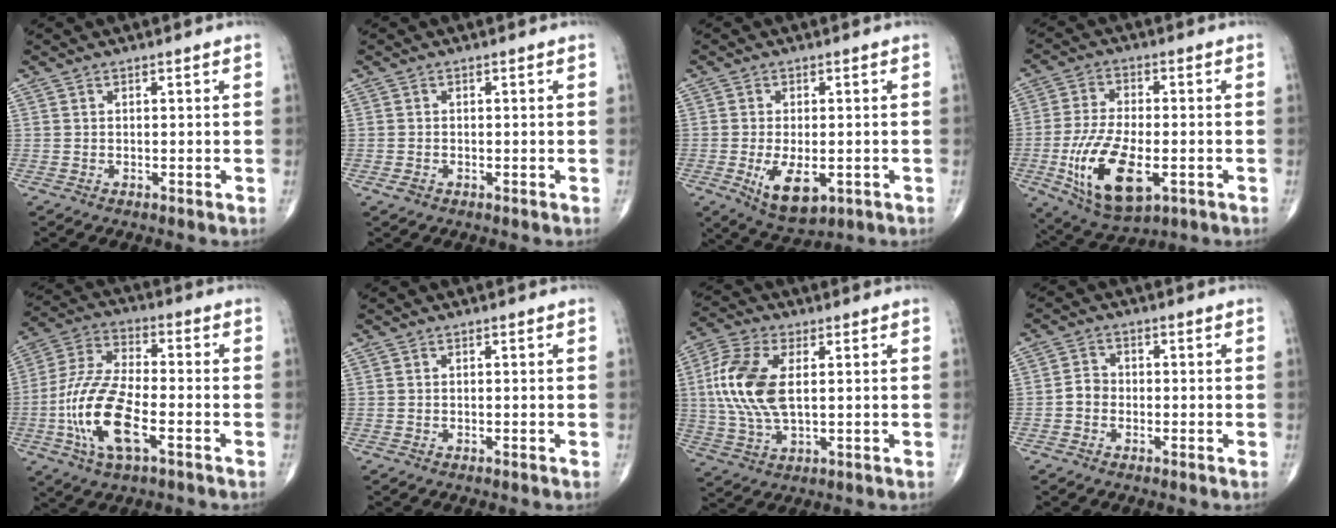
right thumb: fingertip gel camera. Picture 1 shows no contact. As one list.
[{"total": 1.2, "force": [-0.6, 0.9, 0.7], "torque": [-0.014, 0.003, -0.009]}, {"total": 8.6, "force": [-2.4, 4.4, 7.0], "torque": [-0.114, -0.012, -0.028]}, {"total": 16.0, "force": [-4.5, 7.6, 13.3], "torque": [-0.253, -0.001, -0.069]}, {"total": 15.6, "force": [-4.8, 6.2, 13.5], "torque": [-0.286, 0.019, -0.092]}, {"total": 0.0}, {"total": 13.3, "force": [1.8, 6.8, 11.3], "torque": [-0.255, 0.003, 0.036]}, {"total": 2.8, "force": [-0.9, 2.3, 1.2], "torque": [-0.012, 0.011, -0.024]}]